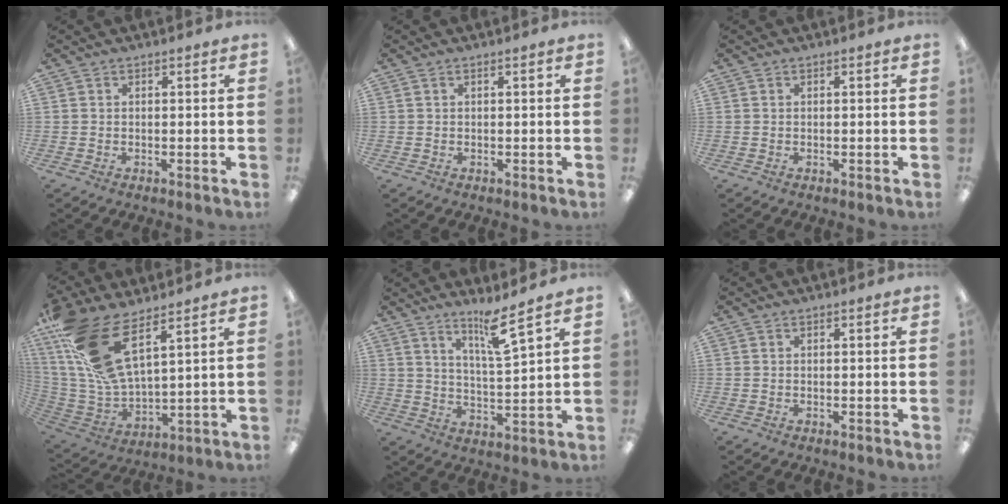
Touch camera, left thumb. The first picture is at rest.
{"total": 0.0}
{"total": 0.0}
{"total": 18.7, "force": [10.7, 7.5, 13.4], "torque": [-0.307, -0.052, 0.190]}
{"total": 8.3, "force": [6.1, 0.7, 5.6], "torque": [-0.095, -0.038, 0.099]}
{"total": 0.0}